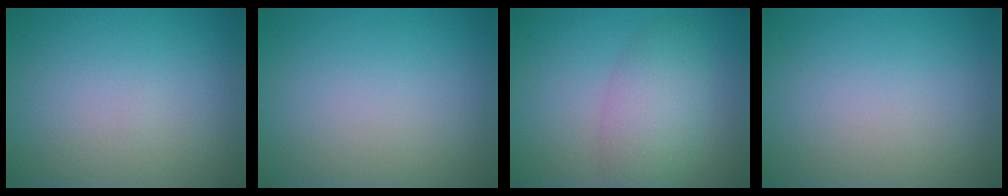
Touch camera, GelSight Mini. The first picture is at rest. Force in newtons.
{"total": 0.0}
{"total": 4.3, "press": 4.3, "slide": 0.2}
{"total": 0.0}